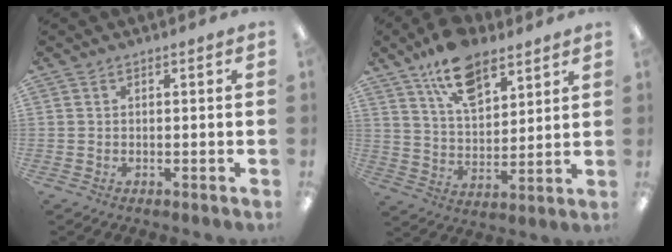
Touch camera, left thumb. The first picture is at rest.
{"total": 13.9, "force": [9.3, 7.1, 7.5], "torque": [-0.121, -0.041, 0.169]}